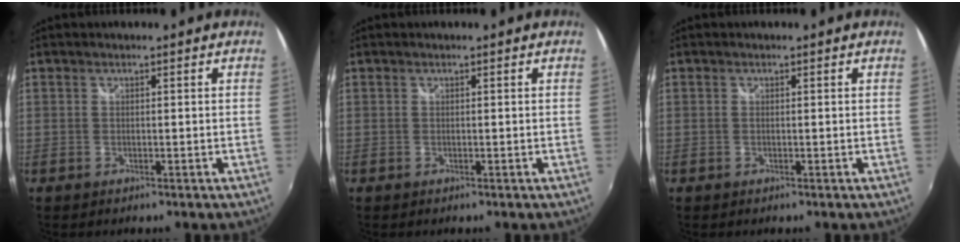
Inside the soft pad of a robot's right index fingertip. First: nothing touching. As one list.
[{"total": 0.0}, {"total": 0.0}]